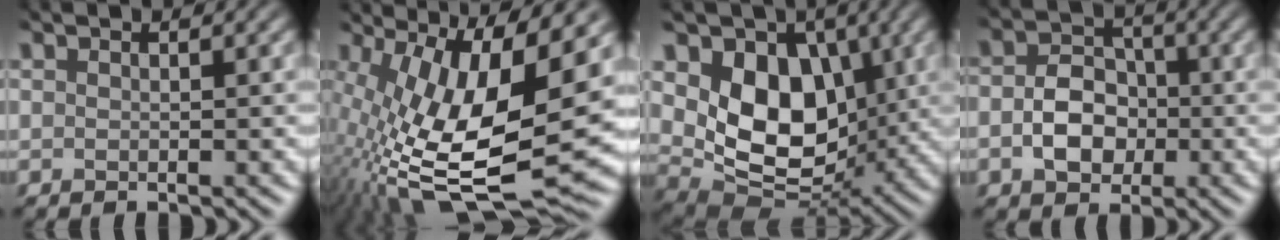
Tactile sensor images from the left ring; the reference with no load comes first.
{"total": 15.6, "force": [0.1, 5.6, 14.5], "torque": [-0.284, -0.011, 0.021]}
{"total": 8.8, "force": [0.5, 6.3, 6.1], "torque": [-0.113, -0.025, 0.003]}
{"total": 4.2, "force": [-2.1, 3.0, 2.0], "torque": [-0.033, -0.004, -0.037]}